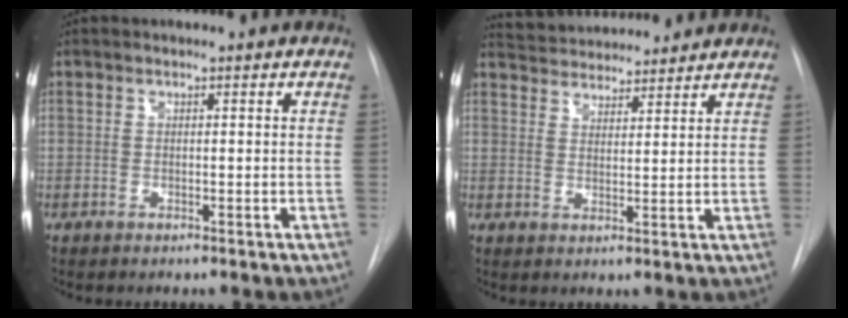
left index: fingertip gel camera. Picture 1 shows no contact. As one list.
[{"total": 9.9, "force": [9.4, 2.1, 2.3], "torque": [-0.034, 0.019, 0.141]}]